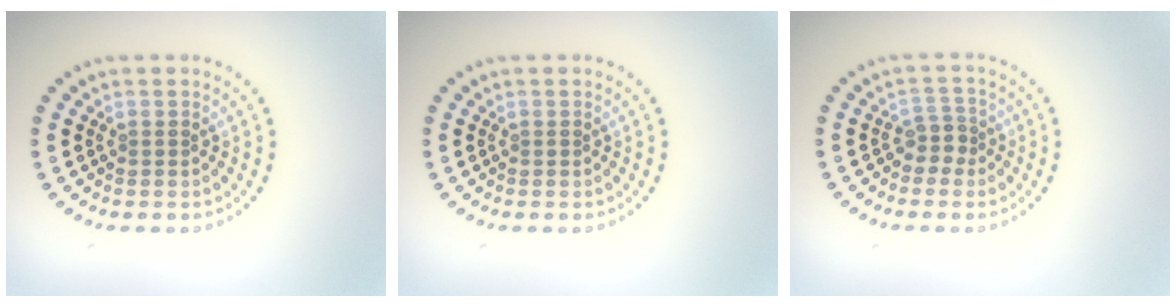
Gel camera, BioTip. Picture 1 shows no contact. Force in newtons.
{"total": 0.0}
{"total": 1.9, "press": 1.5, "slide": 1.2}